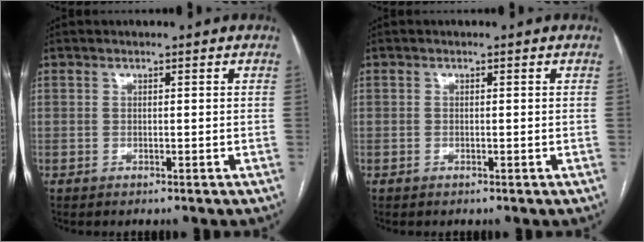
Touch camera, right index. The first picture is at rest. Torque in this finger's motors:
{"motor_torque": [0.02, 0.01, 0.01, 0.00]}